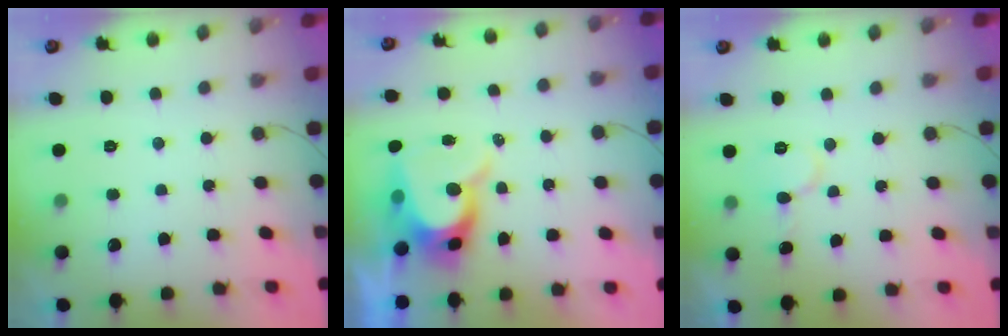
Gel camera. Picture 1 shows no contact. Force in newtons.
{"total": 10.8, "press": 10.7, "slide": 1.1}
{"total": 6.0, "press": 6.0, "slide": 0.3}